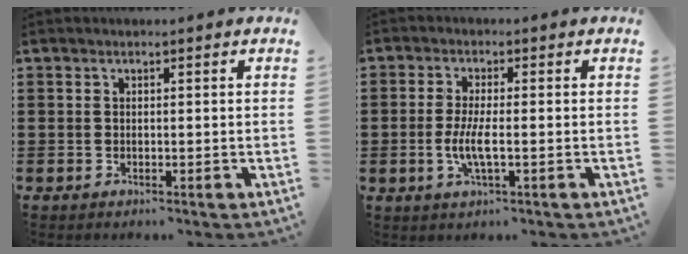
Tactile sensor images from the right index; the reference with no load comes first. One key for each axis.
{"total": 4.6, "fx": -1.2, "fy": 1.0, "fz": 4.4, "tx": -0.096, "ty": -0.006, "tz": -0.028}